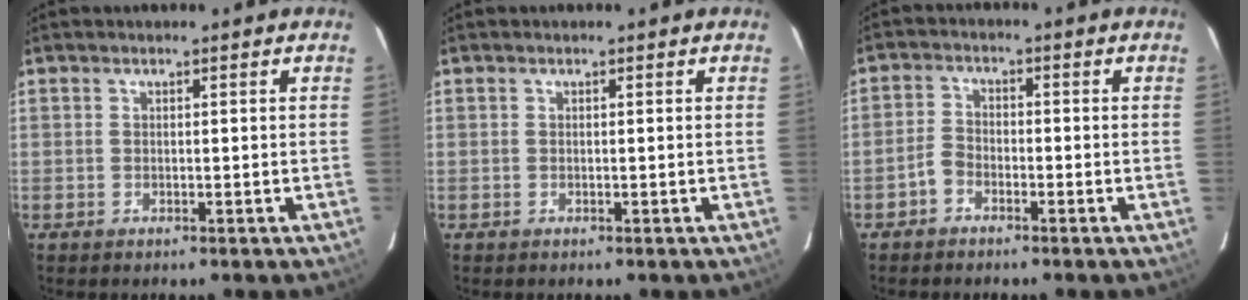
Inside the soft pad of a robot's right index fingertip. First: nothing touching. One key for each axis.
{"total": 0.0}
{"total": 2.9, "fx": -2.0, "fy": 1.8, "fz": 1.0, "tx": -0.026, "ty": 0.010, "tz": -0.040}